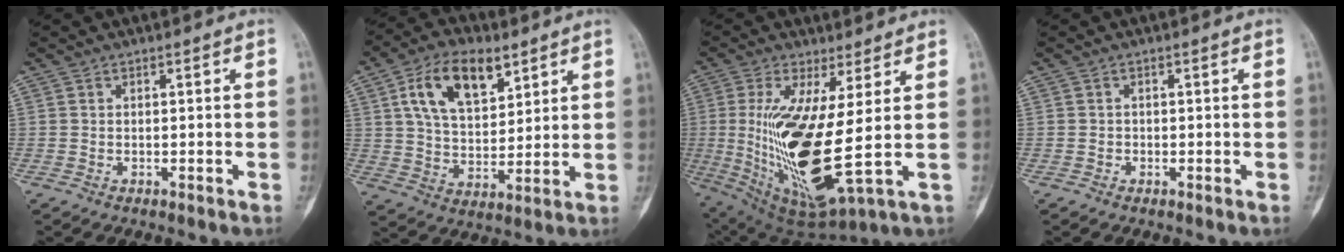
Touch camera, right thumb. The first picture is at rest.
{"total": 14.6, "force": [6.9, 8.1, 10.0], "torque": [-0.150, -0.018, 0.126]}
{"total": 19.6, "force": [0.5, 5.0, 18.9], "torque": [-0.395, -0.038, 0.028]}
{"total": 0.7, "force": [-0.2, 0.6, -0.1], "torque": [0.007, 0.005, -0.006]}